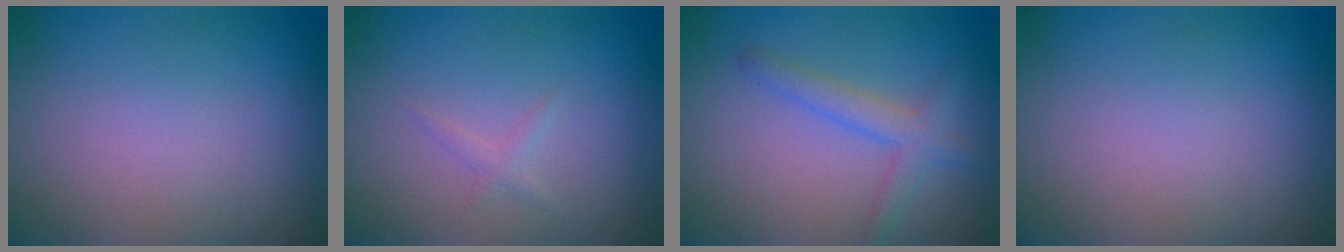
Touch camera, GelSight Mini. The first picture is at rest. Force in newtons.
{"total": 0.8, "press": 0.8, "slide": 0.0}
{"total": 2.8, "press": 2.8, "slide": 0.2}
{"total": 0.0}